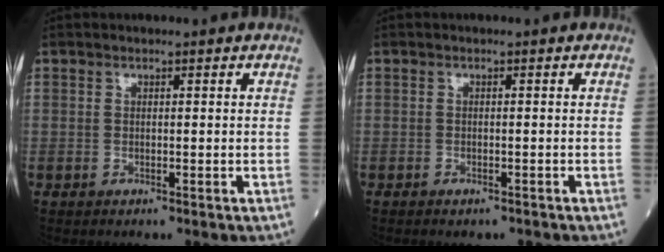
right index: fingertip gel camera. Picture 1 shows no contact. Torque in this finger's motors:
{"motor_torque": [-0.03, 0.02, -0.04, -0.01]}